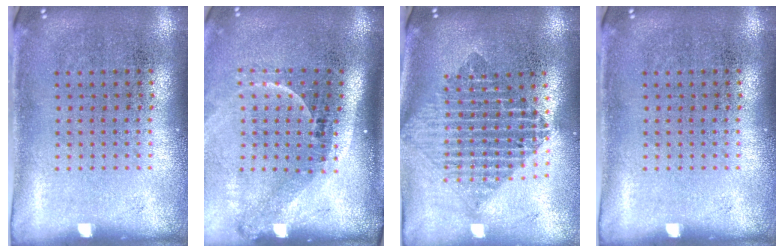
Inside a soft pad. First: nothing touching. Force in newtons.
{"total": 2.3, "press": 1.5, "slide": 1.7}
{"total": 2.0, "press": 1.7, "slide": 1.1}
{"total": 0.0}